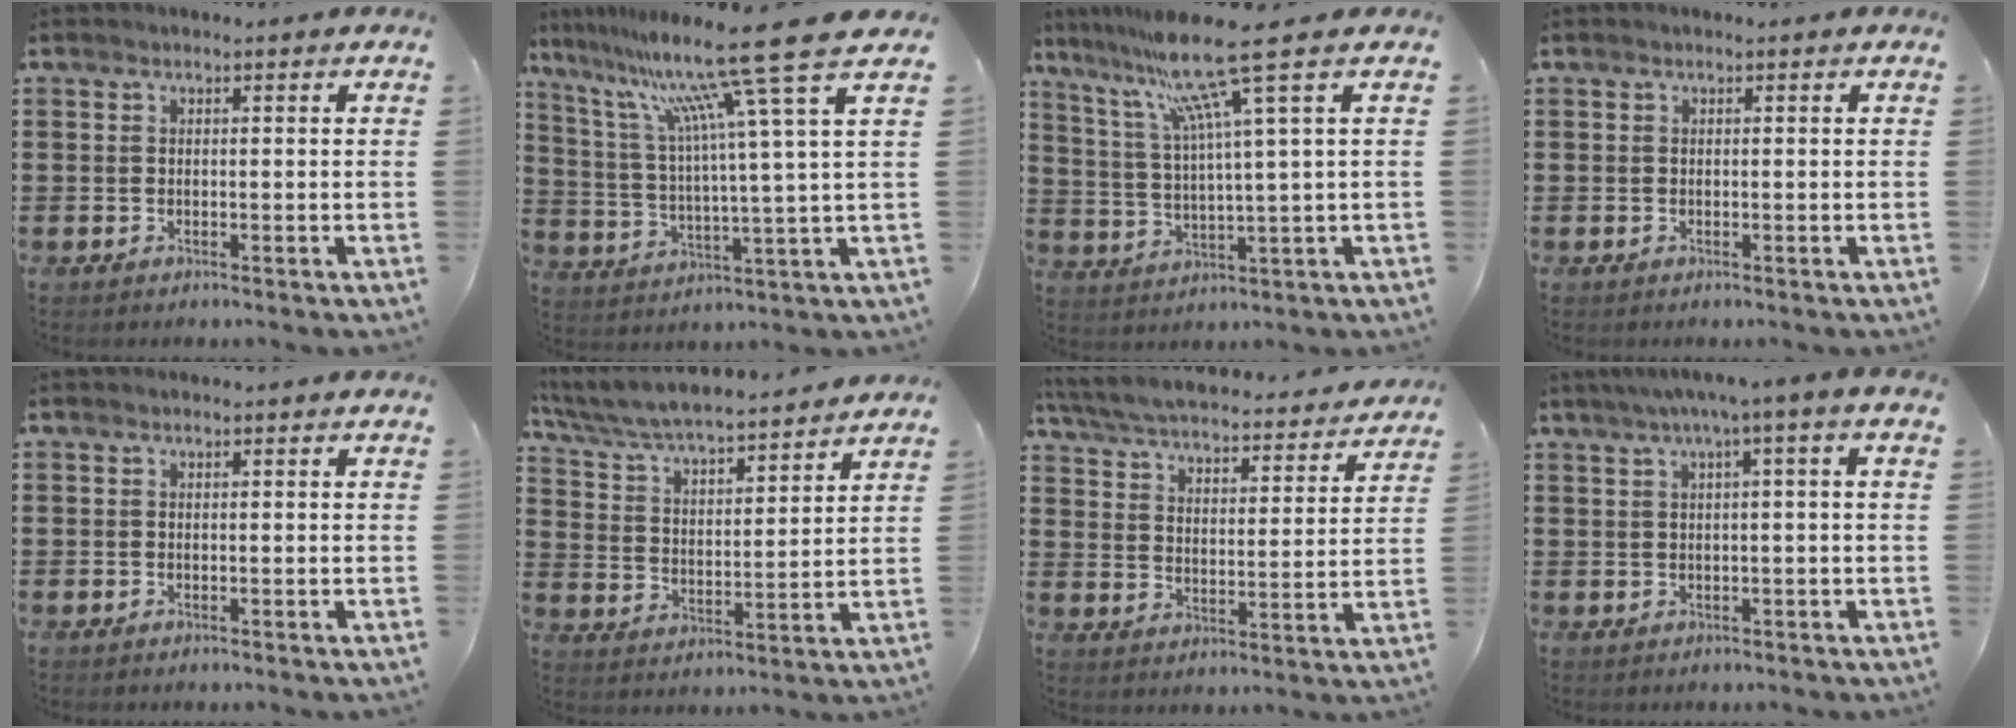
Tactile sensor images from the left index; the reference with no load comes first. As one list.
[{"total": 16.1, "force": [11.0, -0.8, 11.8], "torque": [-0.240, -0.066, 0.165]}, {"total": 12.9, "force": [7.6, -0.5, 10.5], "torque": [-0.238, -0.026, 0.114]}, {"total": 0.0}, {"total": 0.0}, {"total": 6.1, "force": [5.8, 0.2, 1.9], "torque": [-0.063, -0.041, 0.095]}, {"total": 5.1, "force": [4.9, 0.1, 1.1], "torque": [-0.049, -0.035, 0.079]}, {"total": 3.2, "force": [0.2, -0.3, 3.1], "torque": [-0.057, -0.004, -0.001]}]